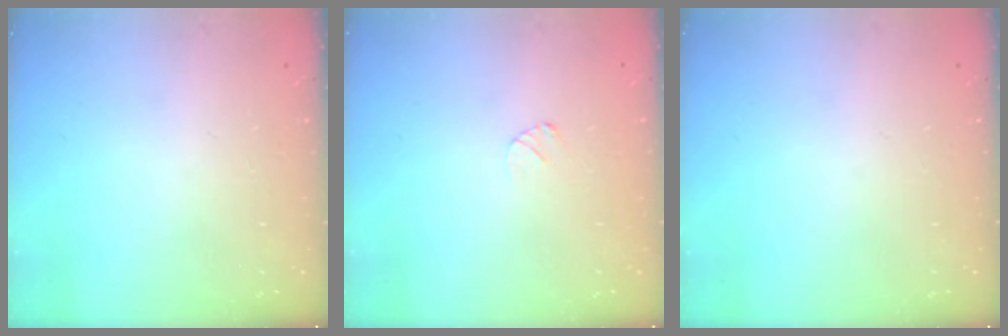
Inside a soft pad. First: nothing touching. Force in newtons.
{"total": 2.6, "press": 2.6, "slide": 0.3}
{"total": 0.0}